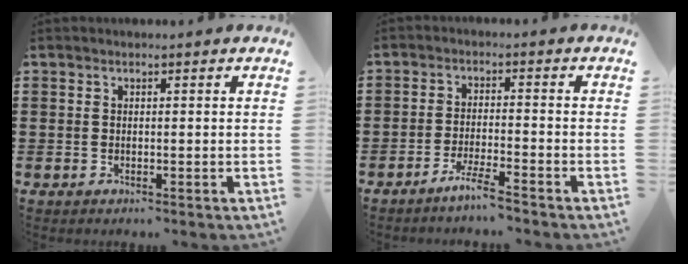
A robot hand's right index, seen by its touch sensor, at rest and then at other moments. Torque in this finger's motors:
{"motor_torque": [0.84, 0.77, 0.06, 0.02]}